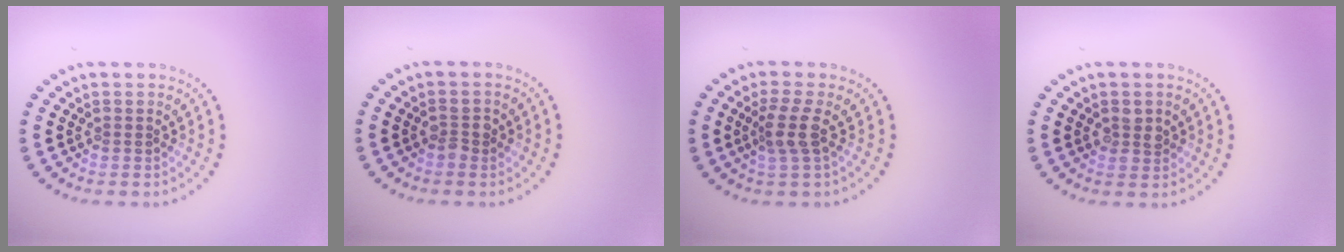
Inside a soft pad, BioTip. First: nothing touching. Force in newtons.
{"total": 1.2, "press": 1.1, "slide": 0.1}
{"total": 2.5, "press": 2.0, "slide": 1.5}
{"total": 1.8, "press": 1.8, "slide": 0.3}